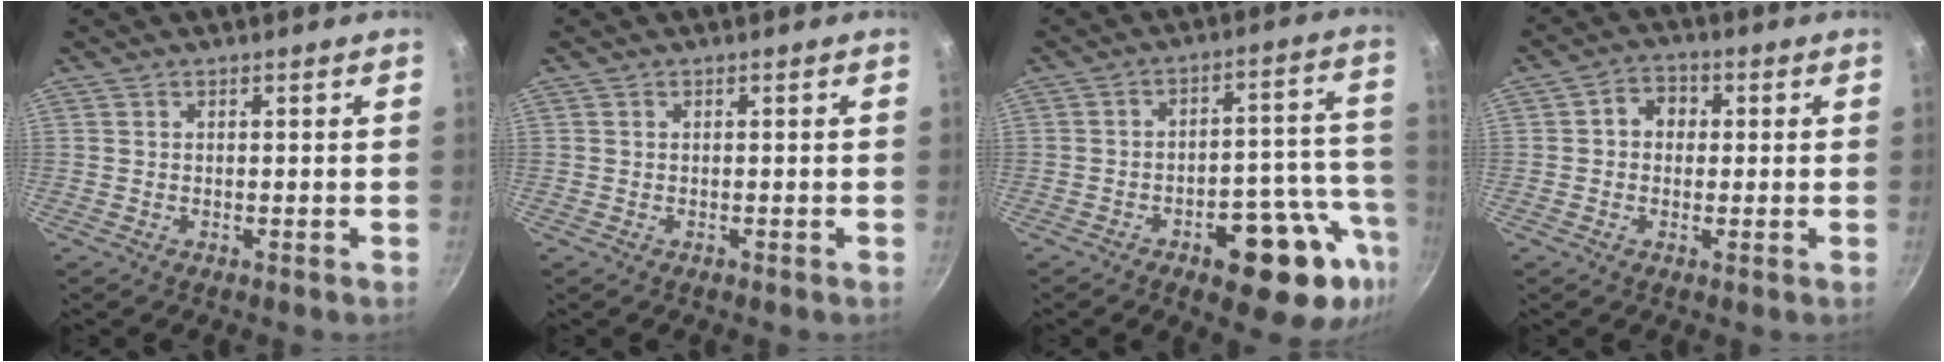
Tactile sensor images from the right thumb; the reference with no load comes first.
{"total": 0.0}
{"total": 17.6, "force": [-8.2, 7.5, 13.6], "torque": [-0.129, 0.048, -0.110]}
{"total": 5.2, "force": [0.6, 4.3, 2.8], "torque": [-0.018, 0.010, -0.002]}